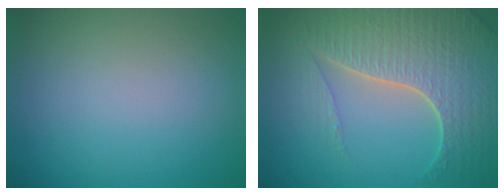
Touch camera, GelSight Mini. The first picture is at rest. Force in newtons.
{"total": 7.5, "press": 5.6, "slide": 5.0}